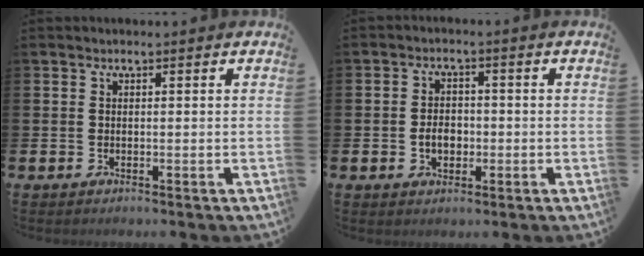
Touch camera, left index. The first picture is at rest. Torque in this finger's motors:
{"motor_torque": [0.19, 0.07, 0.07, 0.04]}